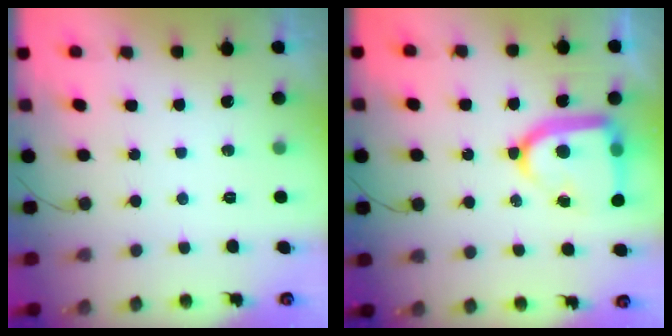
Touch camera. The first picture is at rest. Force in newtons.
{"total": 17.2, "press": 17.1, "slide": 1.8}